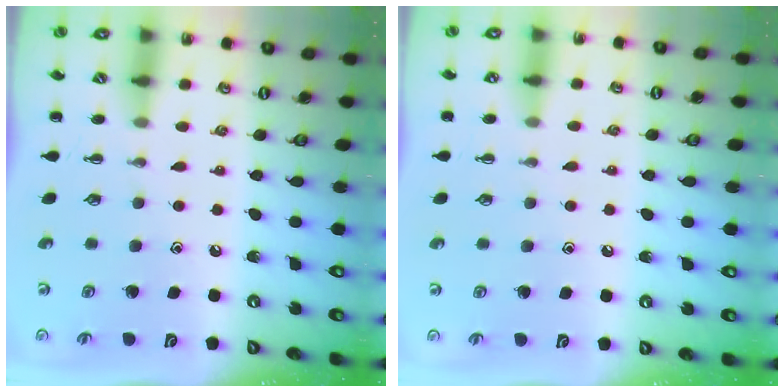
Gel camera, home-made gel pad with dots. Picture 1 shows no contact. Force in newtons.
{"total": 4.0, "press": 3.8, "slide": 1.5}